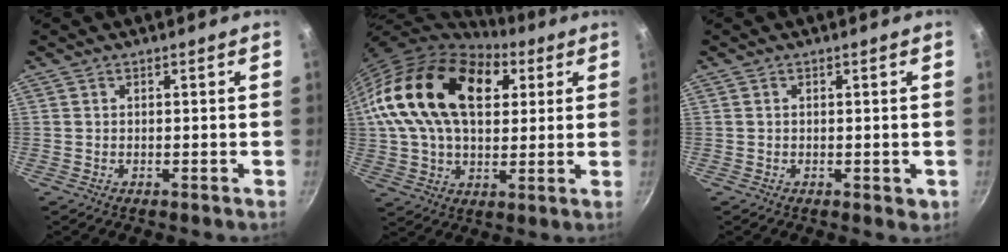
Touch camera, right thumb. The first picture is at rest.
{"total": 25.2, "force": [7.7, 15.5, 18.3], "torque": [-0.295, 0.003, 0.126]}
{"total": 2.0, "force": [0.0, 1.2, 1.6], "torque": [-0.015, -0.001, 0.001]}